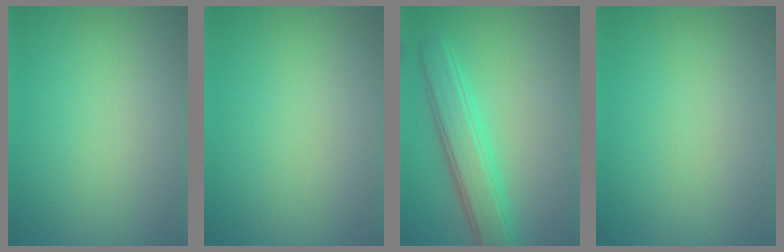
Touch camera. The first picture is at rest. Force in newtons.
{"total": 0.0}
{"total": 4.5, "press": 4.5, "slide": 0.2}
{"total": 0.0}